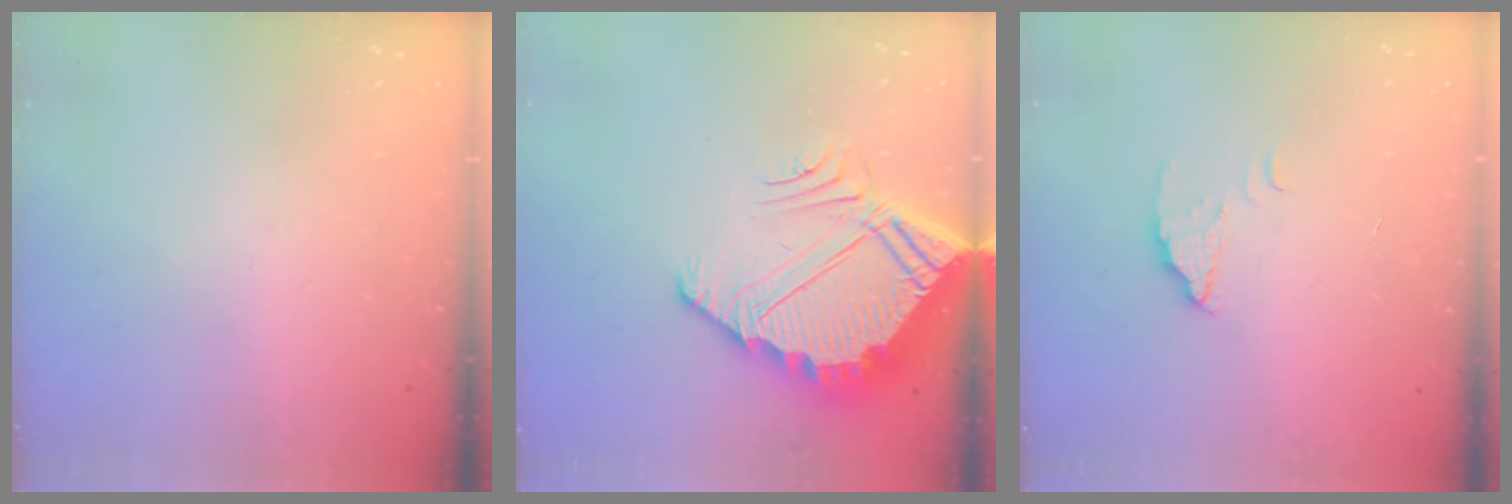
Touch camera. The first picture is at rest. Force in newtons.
{"total": 10.4, "press": 10.4, "slide": 0.6}
{"total": 2.7, "press": 2.6, "slide": 0.4}